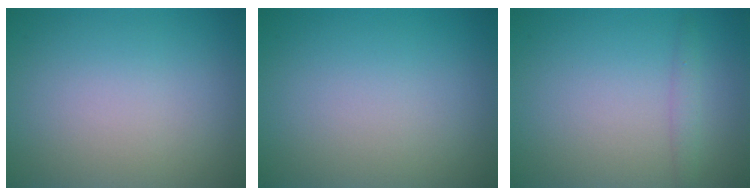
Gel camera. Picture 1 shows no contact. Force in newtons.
{"total": 0.0}
{"total": 1.1, "press": 1.1, "slide": 0.1}